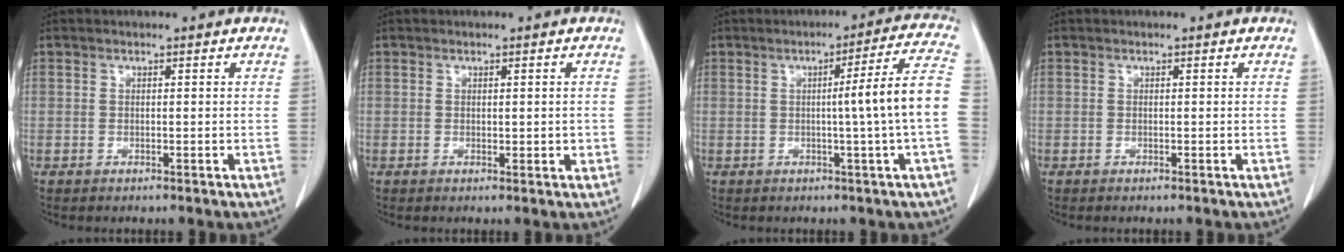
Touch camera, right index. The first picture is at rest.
{"total": 1.7, "force": [0.1, 0.8, 1.5], "torque": [-0.021, -0.004, 0.006]}
{"total": 10.2, "force": [-0.8, -2.0, 10.0], "torque": [-0.132, 0.007, -0.011]}
{"total": 0.0}